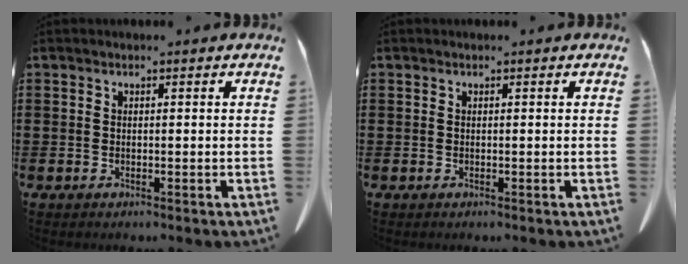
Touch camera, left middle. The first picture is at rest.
{"total": 0.0}